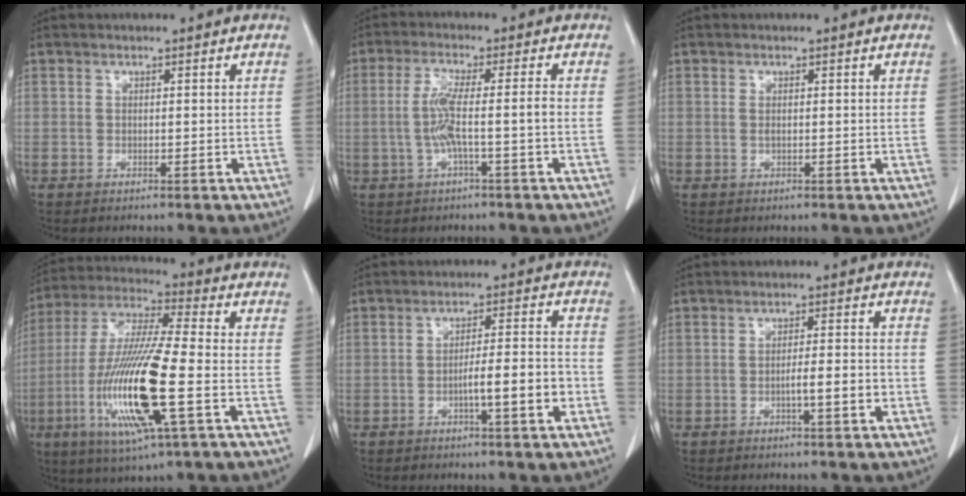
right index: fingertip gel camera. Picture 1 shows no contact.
{"total": 5.5, "force": [-1.2, -0.3, 5.3], "torque": [-0.113, 0.009, -0.021]}
{"total": 0.5, "force": [0.0, 0.1, 0.5], "torque": [-0.015, -0.002, 0.002]}
{"total": 18.2, "force": [-4.6, 1.5, 17.5], "torque": [-0.366, -0.019, -0.085]}
{"total": 6.7, "force": [-2.4, 0.4, 6.2], "torque": [-0.095, 0.009, -0.035]}
{"total": 3.8, "force": [-1.3, 0.1, 3.6], "torque": [-0.052, 0.001, -0.020]}